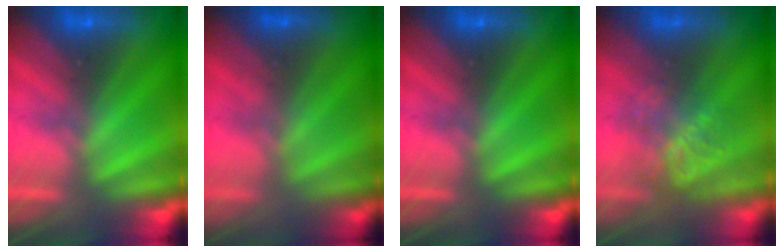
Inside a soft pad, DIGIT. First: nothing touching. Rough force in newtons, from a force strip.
{"total": 1.2}
{"total": 0.0}
{"total": 4.1}